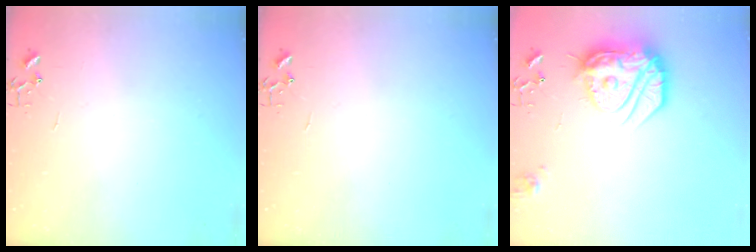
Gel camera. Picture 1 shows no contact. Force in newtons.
{"total": 0.0}
{"total": 19.3, "press": 19.2, "slide": 1.7}